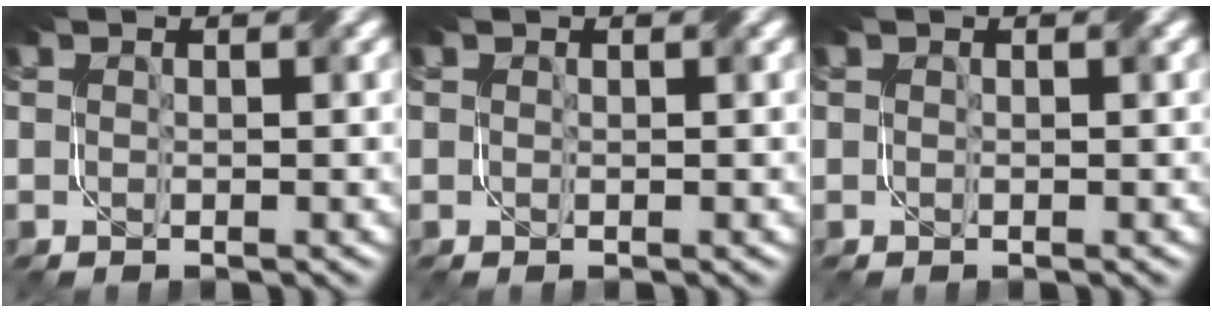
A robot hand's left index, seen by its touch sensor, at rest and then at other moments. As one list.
[{"total": 0.0}, {"total": 0.0}]